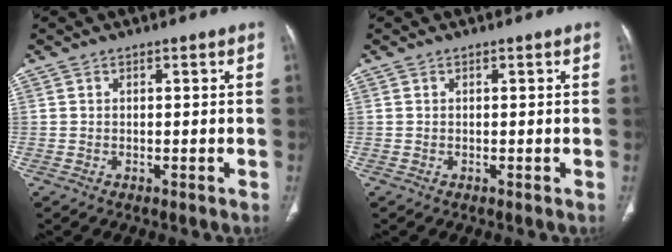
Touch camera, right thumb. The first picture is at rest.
{"total": 0.0}